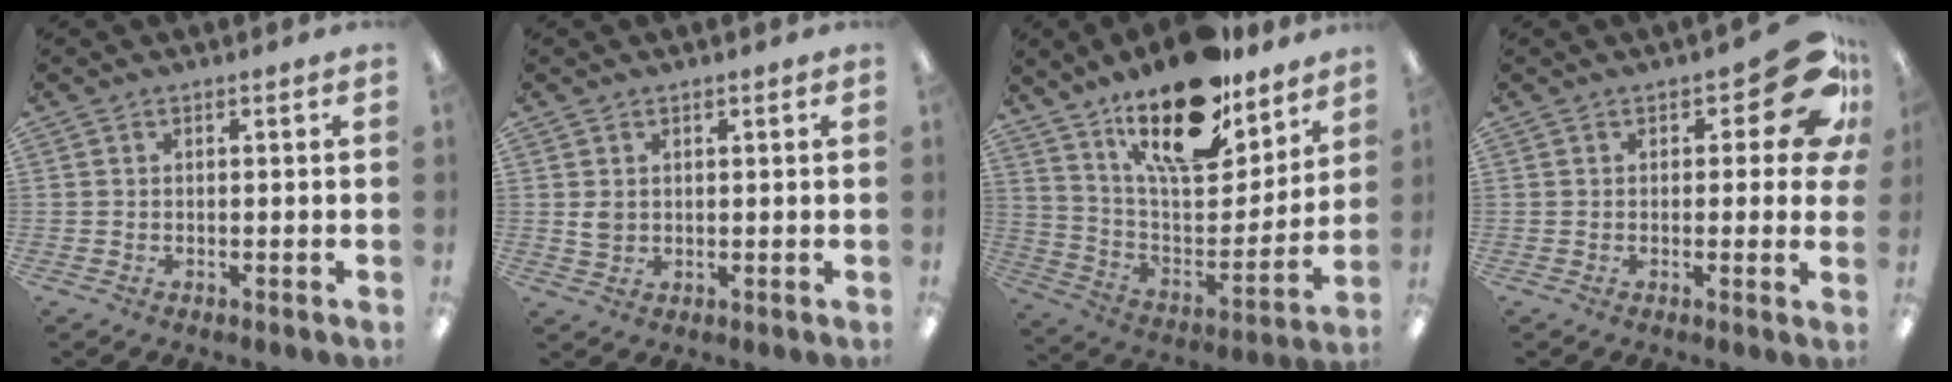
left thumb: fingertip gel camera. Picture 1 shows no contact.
{"total": 2.7, "force": [0.9, 2.2, 1.2], "torque": [-0.018, -0.001, 0.016]}
{"total": 22.5, "force": [16.2, 8.8, 12.8], "torque": [-0.205, -0.098, 0.281]}
{"total": 11.7, "force": [5.3, 5.0, 9.2], "torque": [-0.109, -0.024, 0.090]}